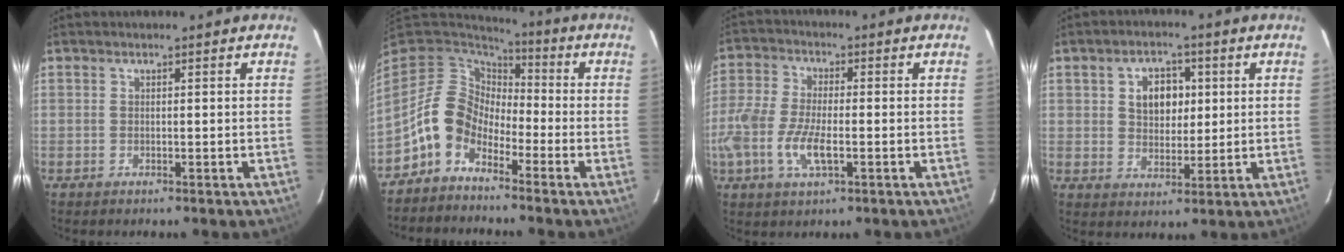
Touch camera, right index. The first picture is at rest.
{"total": 9.7, "force": [-5.4, 6.8, 4.3], "torque": [-0.089, 0.028, -0.119]}
{"total": 10.2, "force": [-3.4, 4.0, 8.7], "torque": [-0.192, -0.006, -0.072]}
{"total": 6.8, "force": [1.7, 4.9, 4.4], "torque": [-0.074, 0.016, 0.034]}